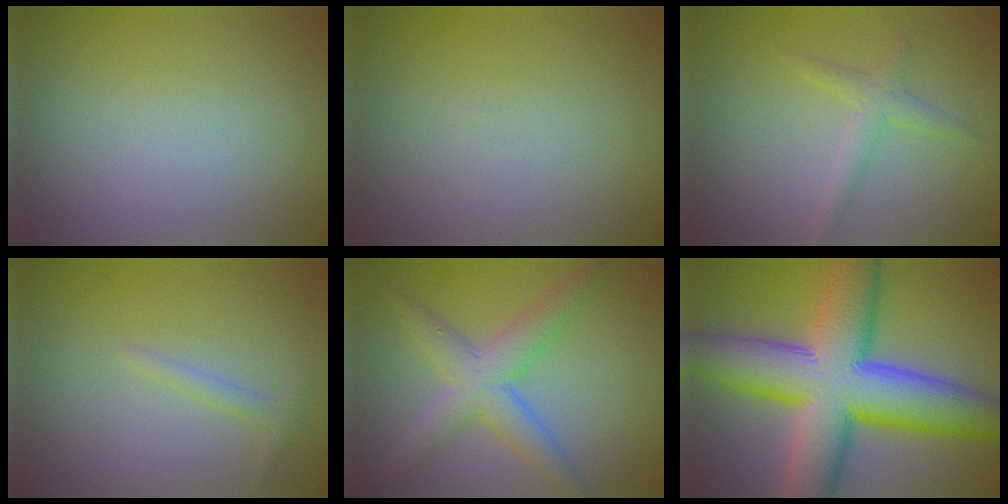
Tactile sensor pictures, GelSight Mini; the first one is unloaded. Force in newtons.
{"total": 0.0}
{"total": 1.7, "press": 1.7, "slide": 0.1}
{"total": 0.9, "press": 0.9, "slide": 0.1}
{"total": 4.5, "press": 4.5, "slide": 0.3}
{"total": 13.9, "press": 13.9, "slide": 0.3}